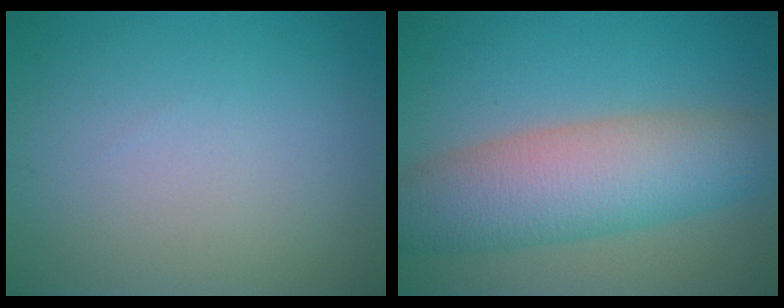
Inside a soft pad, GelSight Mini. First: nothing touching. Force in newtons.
{"total": 8.5, "press": 8.5, "slide": 0.3}